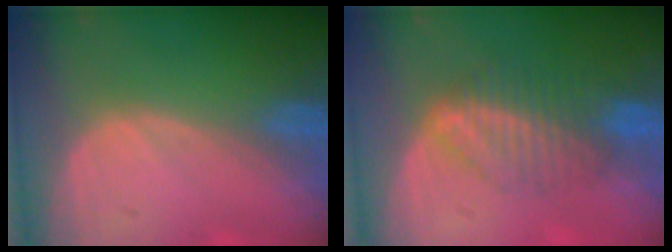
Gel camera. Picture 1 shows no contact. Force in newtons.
{"total": 6.9, "press": 5.9, "slide": 3.6}